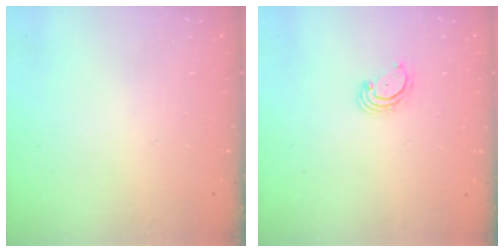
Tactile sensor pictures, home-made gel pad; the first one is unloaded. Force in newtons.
{"total": 3.0, "press": 3.0, "slide": 0.3}